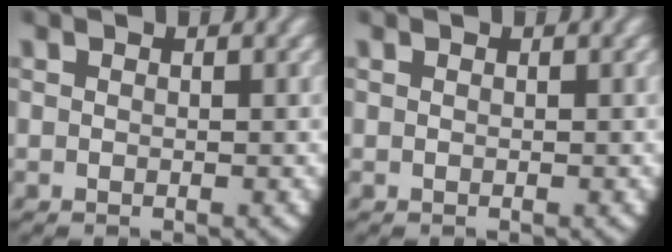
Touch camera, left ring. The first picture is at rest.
{"total": 0.0}